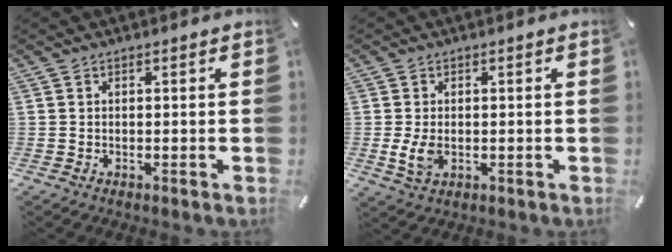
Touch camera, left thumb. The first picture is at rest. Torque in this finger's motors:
{"motor_torque": [0.30, 0.57, 0.05, -0.08, 0.03]}